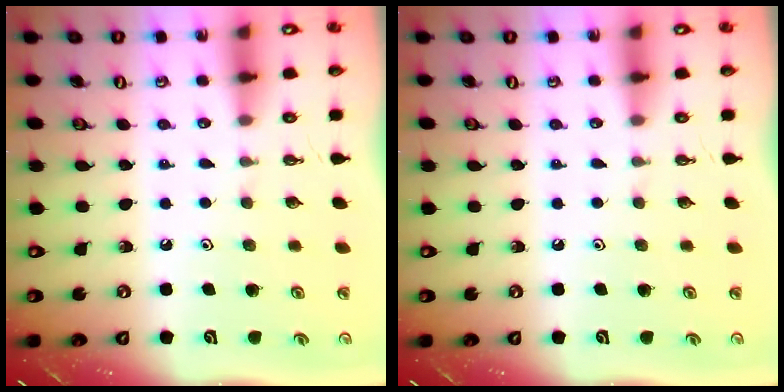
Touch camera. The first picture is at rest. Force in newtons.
{"total": 0.0}